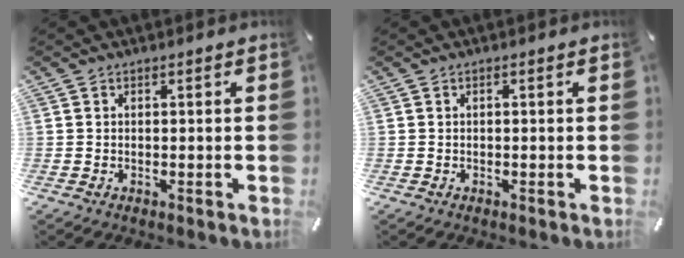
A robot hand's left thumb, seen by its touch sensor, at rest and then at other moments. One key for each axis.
{"total": 0.0}